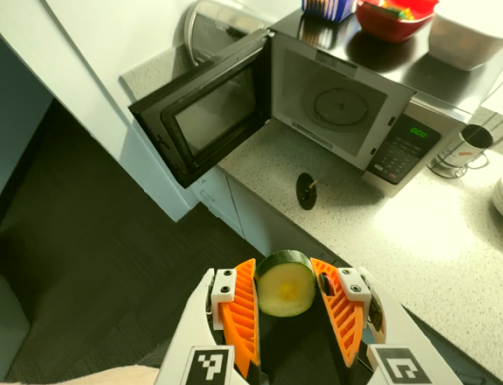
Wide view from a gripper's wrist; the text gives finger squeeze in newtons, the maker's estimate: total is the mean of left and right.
{"total": 11.0, "left": 11.1, "right": 11.0}